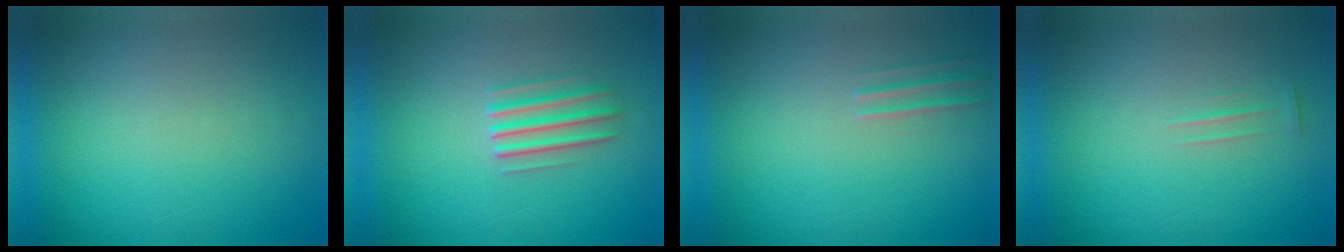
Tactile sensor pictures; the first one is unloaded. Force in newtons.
{"total": 2.8}
{"total": 1.2}
{"total": 1.1}